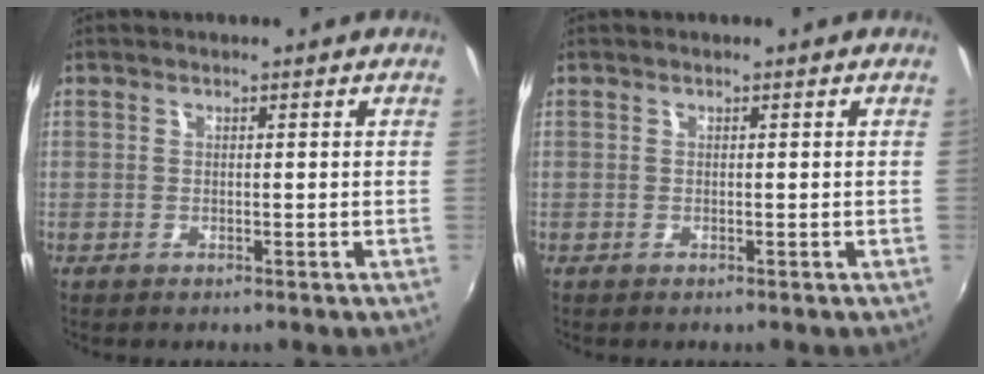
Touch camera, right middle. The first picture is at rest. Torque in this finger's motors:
{"motor_torque": [0.00, 0.00, 0.00, 0.00]}